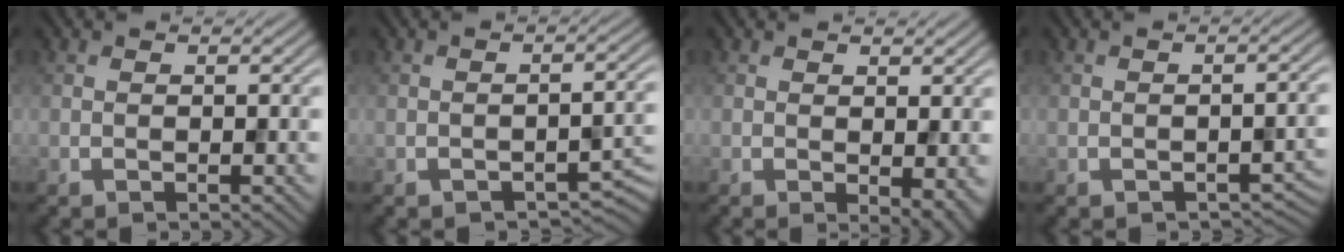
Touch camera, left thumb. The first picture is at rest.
{"total": 3.4, "force": [-2.1, 1.4, 2.3], "torque": [-0.033, -0.004, -0.024]}
{"total": 3.5, "force": [-0.4, 1.7, 3.0], "torque": [-0.038, -0.008, -0.002]}
{"total": 2.7, "force": [-1.5, 1.3, 1.8], "torque": [-0.025, -0.007, -0.014]}